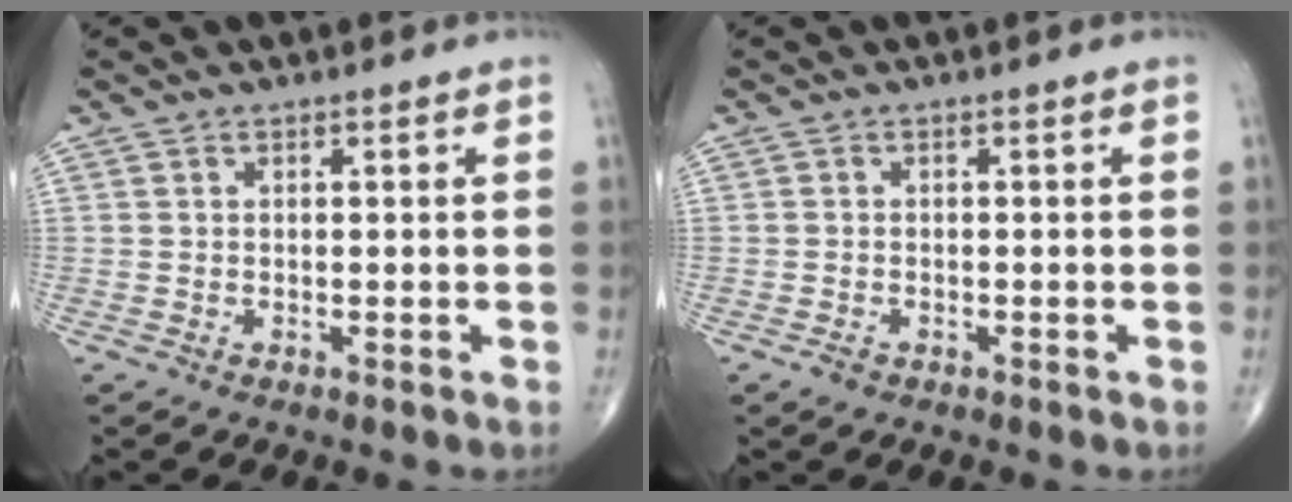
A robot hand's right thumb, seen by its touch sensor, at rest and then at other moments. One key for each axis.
{"total": 1.2, "fx": -0.8, "fy": 0.7, "fz": 0.5, "tx": -0.011, "ty": 0.003, "tz": -0.015}